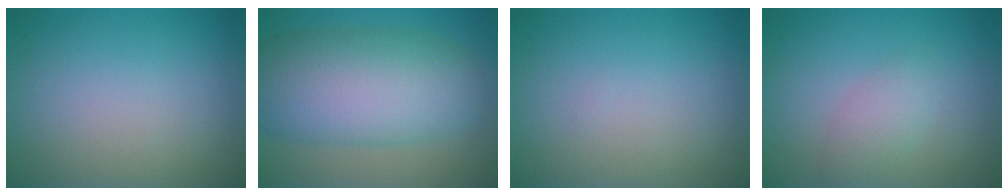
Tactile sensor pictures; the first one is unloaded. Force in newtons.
{"total": 10.1, "press": 10.1, "slide": 0.3}
{"total": 0.0}
{"total": 2.1, "press": 2.1, "slide": 0.1}